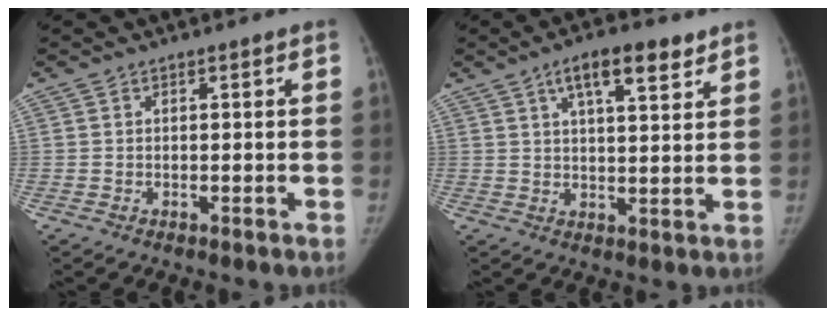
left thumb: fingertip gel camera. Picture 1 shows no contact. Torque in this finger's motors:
{"motor_torque": [0.22, 0.07, 0.95, -0.98, 0.08]}